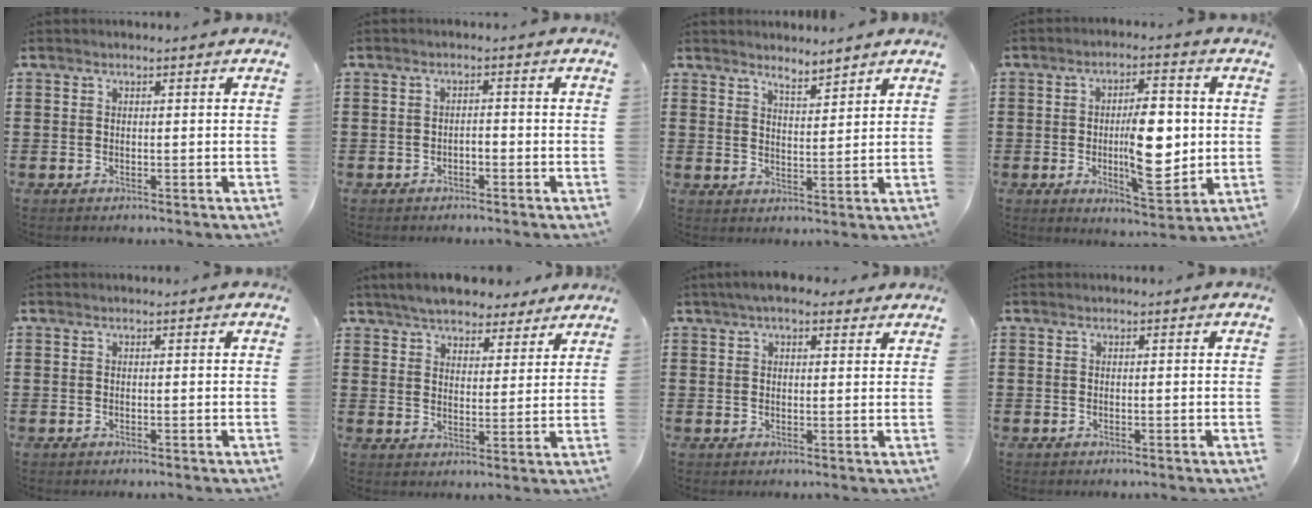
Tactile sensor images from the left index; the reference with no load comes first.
{"total": 1.2, "force": [-1.0, 0.5, 0.5], "torque": [-0.015, 0.001, -0.021]}
{"total": 3.3, "force": [3.3, 0.0, 0.4], "torque": [-0.016, -0.009, 0.061]}
{"total": 10.7, "force": [0.0, 4.6, 9.7], "torque": [-0.145, -0.006, -0.003]}
{"total": 0.0}
{"total": 5.8, "force": [5.4, 1.7, 1.3], "torque": [-0.046, -0.008, 0.100]}
{"total": 4.3, "force": [3.4, 1.3, 2.3], "torque": [-0.053, 0.003, 0.063]}
{"total": 0.0}